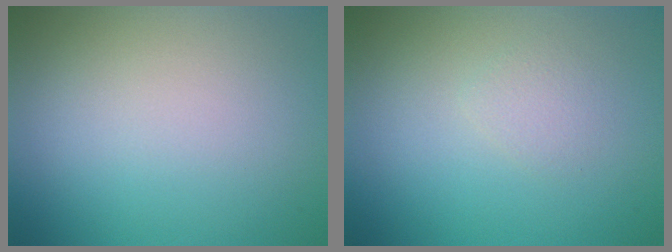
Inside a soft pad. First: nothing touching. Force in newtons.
{"total": 0.9, "press": 0.9, "slide": 0.1}